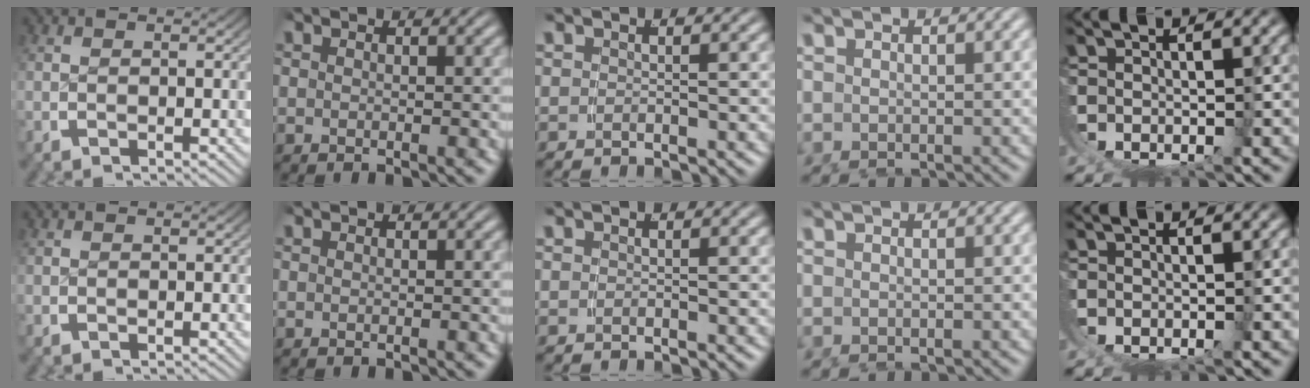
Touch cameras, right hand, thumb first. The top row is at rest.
{}